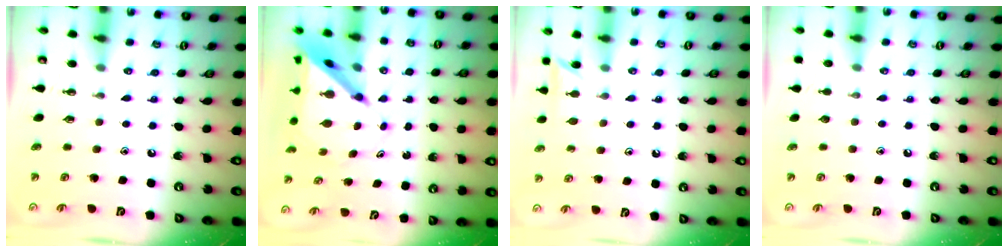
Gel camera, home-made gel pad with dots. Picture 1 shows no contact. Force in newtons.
{"total": 7.3, "press": 7.3, "slide": 0.6}
{"total": 6.1, "press": 6.1, "slide": 0.5}
{"total": 0.0}